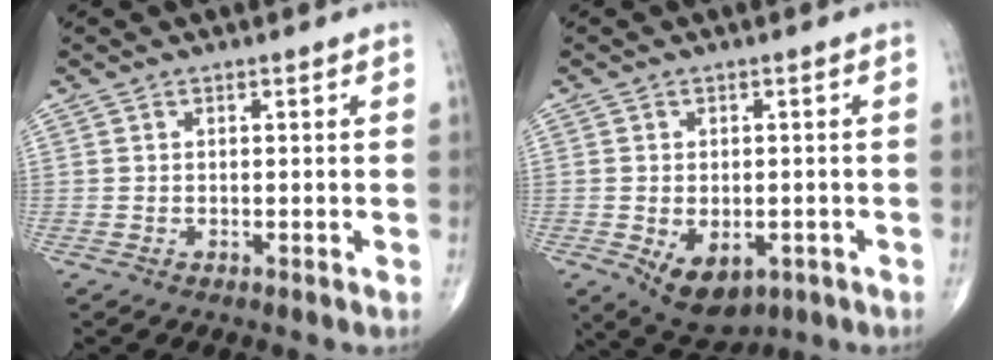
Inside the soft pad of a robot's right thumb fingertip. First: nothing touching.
{"total": 8.7, "force": [-3.2, 5.4, 6.1], "torque": [-0.077, 0.001, -0.035]}